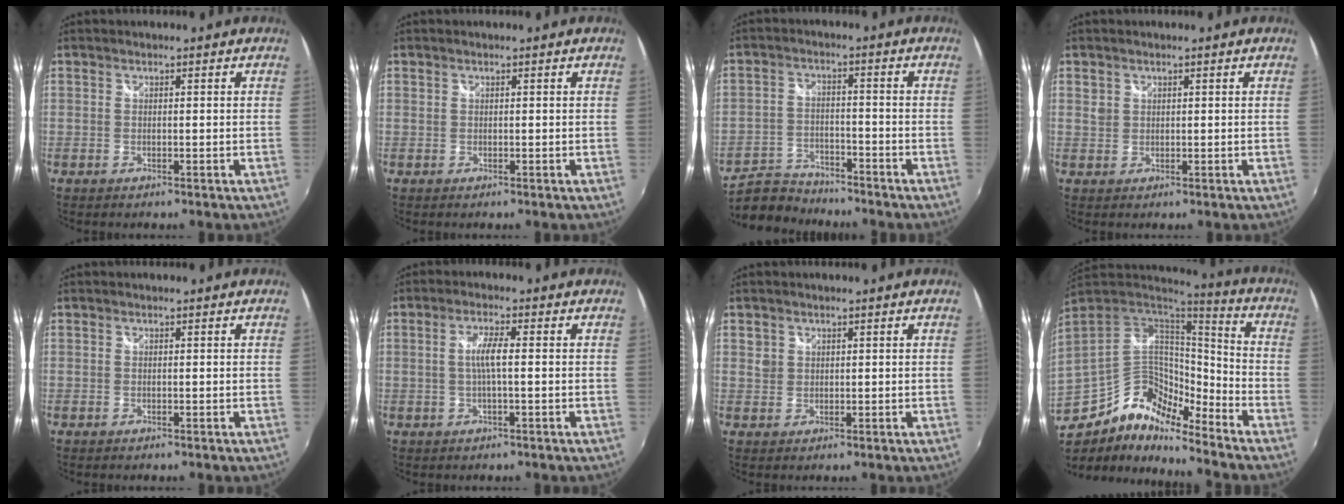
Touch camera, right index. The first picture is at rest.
{"total": 0.0}
{"total": 8.5, "force": [-7.7, 3.2, 1.5], "torque": [-0.056, 0.002, -0.135]}
{"total": 1.2, "force": [0.5, 1.1, 0.1], "torque": [-0.002, 0.004, 0.006]}
{"total": 0.0}
{"total": 3.7, "force": [-0.1, 0.2, 3.7], "torque": [-0.071, 0.003, -0.002]}
{"total": 1.6, "force": [0.6, 1.5, 0.1], "torque": [0.000, 0.005, 0.007]}
{"total": 18.1, "force": [-12.3, 9.5, 9.4], "torque": [-0.215, -0.007, -0.239]}